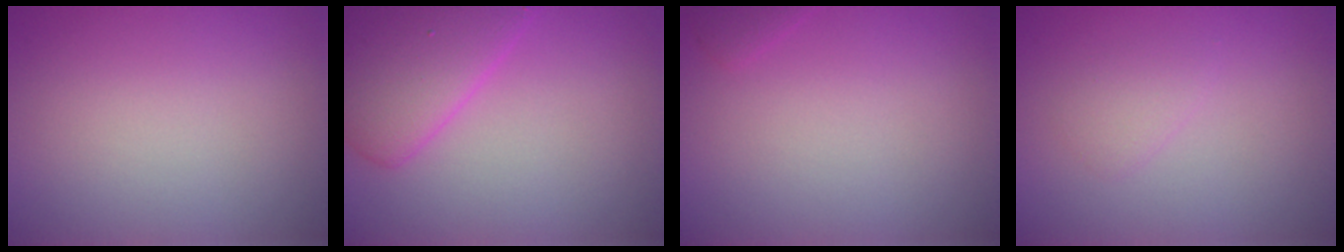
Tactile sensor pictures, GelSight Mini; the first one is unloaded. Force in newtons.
{"total": 5.4, "press": 5.4, "slide": 0.2}
{"total": 0.7, "press": 0.7, "slide": 0.1}
{"total": 1.1, "press": 1.1, "slide": 0.1}